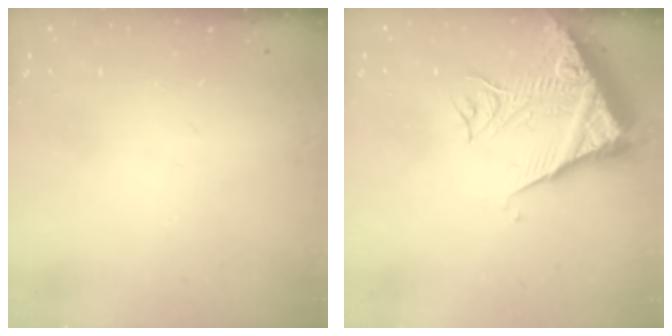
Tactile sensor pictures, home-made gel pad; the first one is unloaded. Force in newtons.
{"total": 11.1, "press": 11.0, "slide": 1.3}